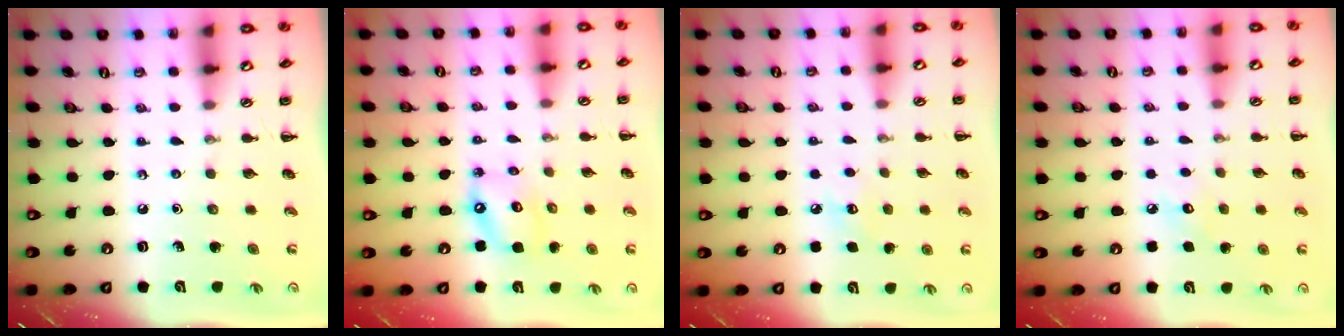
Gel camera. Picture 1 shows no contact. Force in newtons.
{"total": 8.2, "press": 8.1, "slide": 1.7}
{"total": 6.4, "press": 6.1, "slide": 1.8}
{"total": 4.6, "press": 4.4, "slide": 1.2}